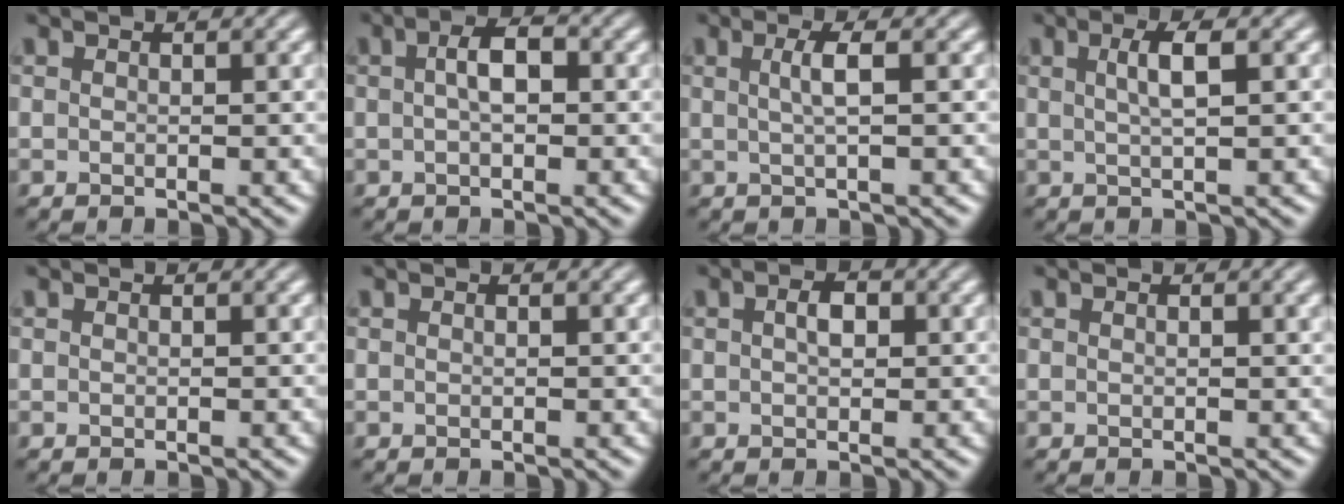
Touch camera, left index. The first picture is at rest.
{"total": 3.0, "force": [0.2, 1.3, 2.6], "torque": [-0.045, 0.006, -0.001]}
{"total": 2.3, "force": [0.3, 0.5, 2.2], "torque": [-0.039, 0.004, 0.003]}
{"total": 2.7, "force": [0.7, 0.7, 2.5], "torque": [-0.037, 0.006, 0.009]}
{"total": 0.0}
{"total": 0.0}
{"total": 1.9, "force": [0.4, 1.1, 1.5], "torque": [-0.027, 0.004, 0.003]}
{"total": 1.2, "force": [0.5, 0.3, 1.1], "torque": [-0.012, 0.004, 0.007]}